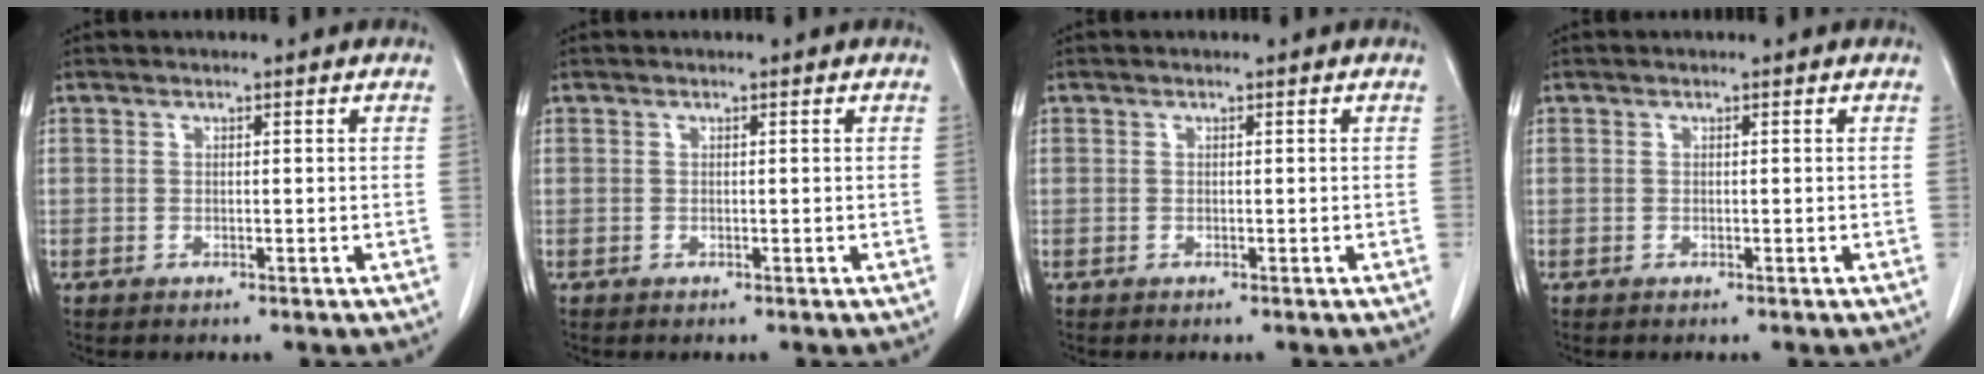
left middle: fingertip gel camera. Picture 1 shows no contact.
{"total": 0.0}
{"total": 0.0}
{"total": 0.0}